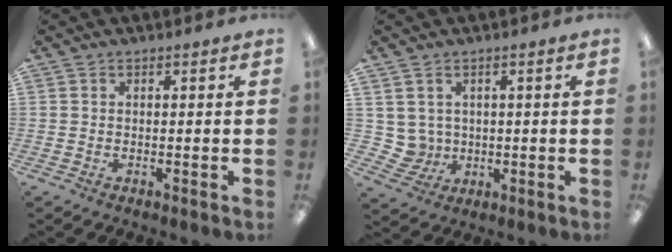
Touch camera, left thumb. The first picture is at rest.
{"total": 4.7, "force": [1.9, 4.2, 0.6], "torque": [-0.027, -0.004, 0.037]}